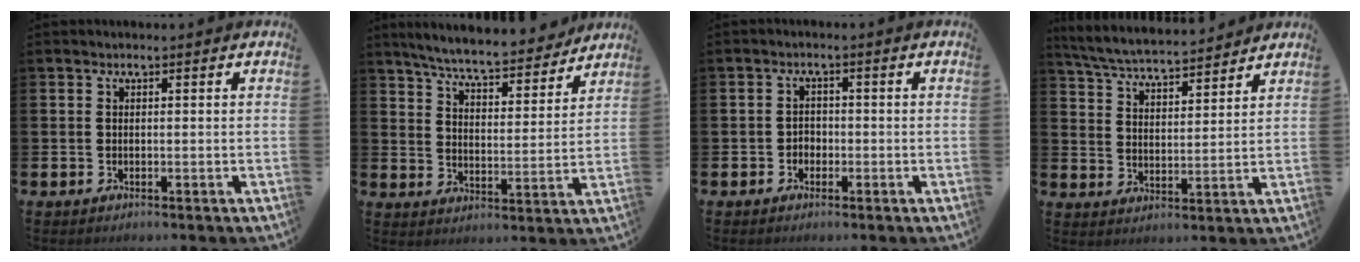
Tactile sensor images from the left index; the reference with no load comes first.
{"total": 7.2, "force": [6.8, 0.8, 2.1], "torque": [-0.064, -0.049, 0.116]}
{"total": 1.8, "force": [-0.9, 1.5, 0.4], "torque": [-0.004, 0.001, -0.022]}
{"total": 5.7, "force": [5.6, 0.5, 1.0], "torque": [-0.045, -0.038, 0.097]}